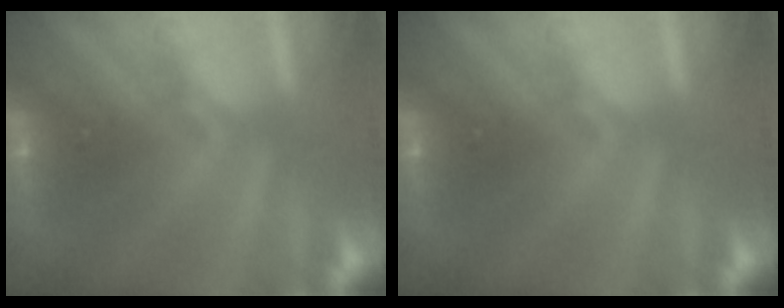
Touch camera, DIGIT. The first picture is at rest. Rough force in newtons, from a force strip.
{"total": 0.0}